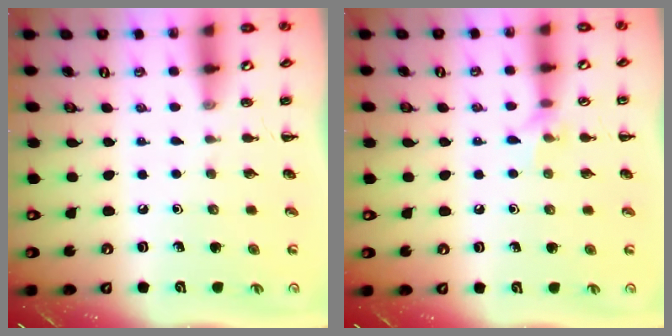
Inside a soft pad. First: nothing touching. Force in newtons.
{"total": 6.4, "press": 6.2, "slide": 1.5}